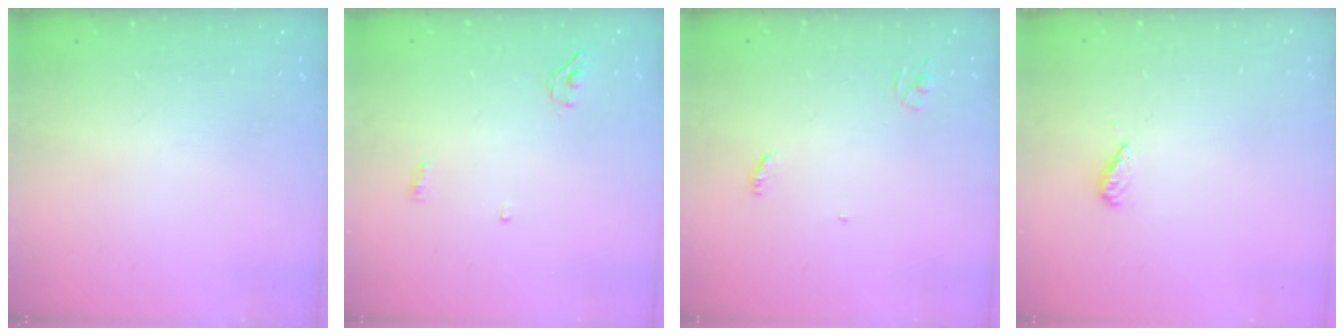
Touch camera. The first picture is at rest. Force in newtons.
{"total": 3.4, "press": 3.3, "slide": 1.0}
{"total": 3.3, "press": 3.2, "slide": 0.3}
{"total": 2.7, "press": 2.7, "slide": 0.6}